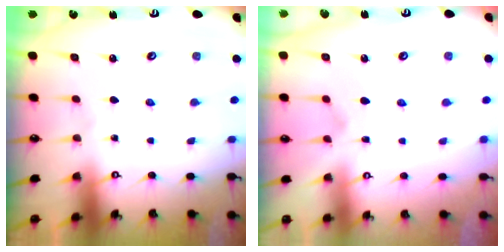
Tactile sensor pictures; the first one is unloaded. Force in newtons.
{"total": 3.9, "press": 3.7, "slide": 1.2}